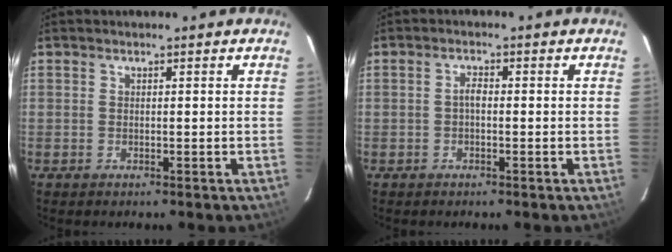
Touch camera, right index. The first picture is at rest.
{"total": 1.4, "force": [-0.3, 0.7, 1.2], "torque": [-0.024, 0.007, -0.008]}